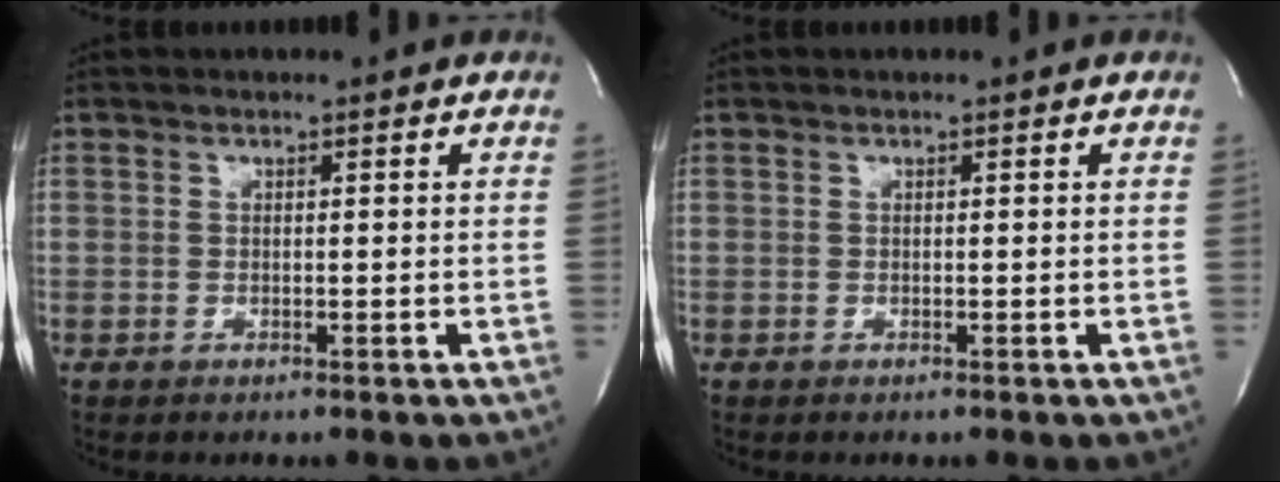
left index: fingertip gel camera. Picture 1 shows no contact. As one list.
[{"total": 0.0}]